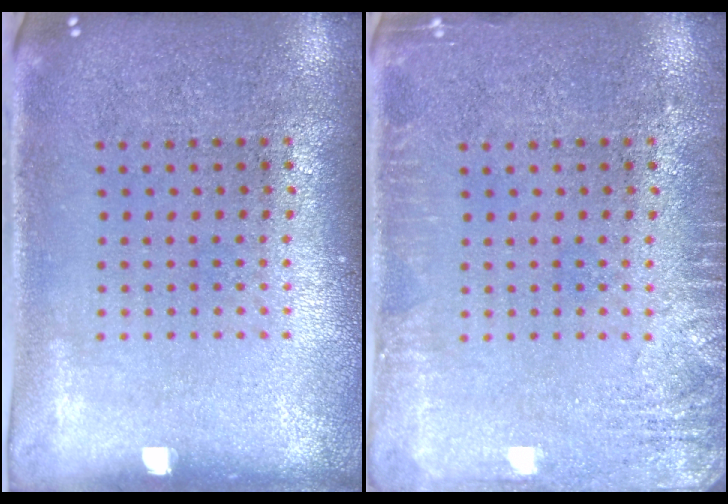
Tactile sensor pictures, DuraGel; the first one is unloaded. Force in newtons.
{"total": 2.3, "press": 2.2, "slide": 0.2}